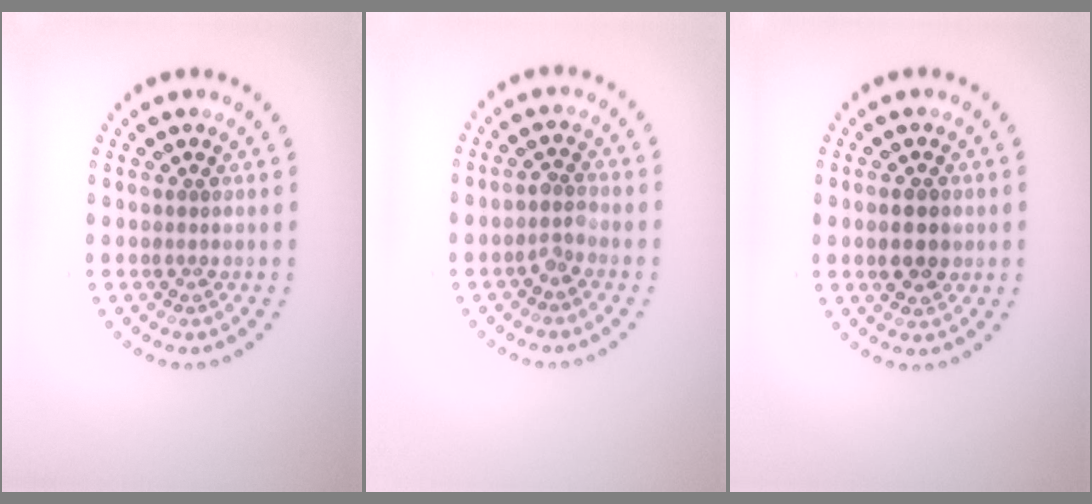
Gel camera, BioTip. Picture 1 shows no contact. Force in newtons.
{"total": 1.4, "press": 1.1, "slide": 0.8}
{"total": 2.2, "press": 2.2, "slide": 0.1}